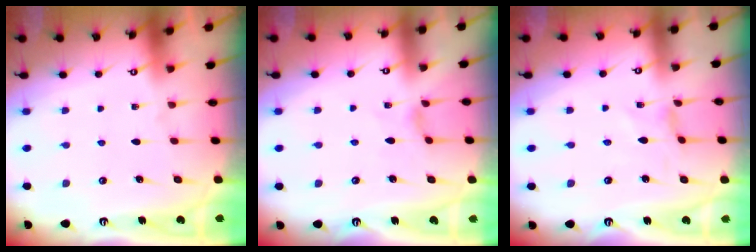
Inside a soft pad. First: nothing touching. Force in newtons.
{"total": 0.9, "press": 0.9, "slide": 0.2}
{"total": 0.0}